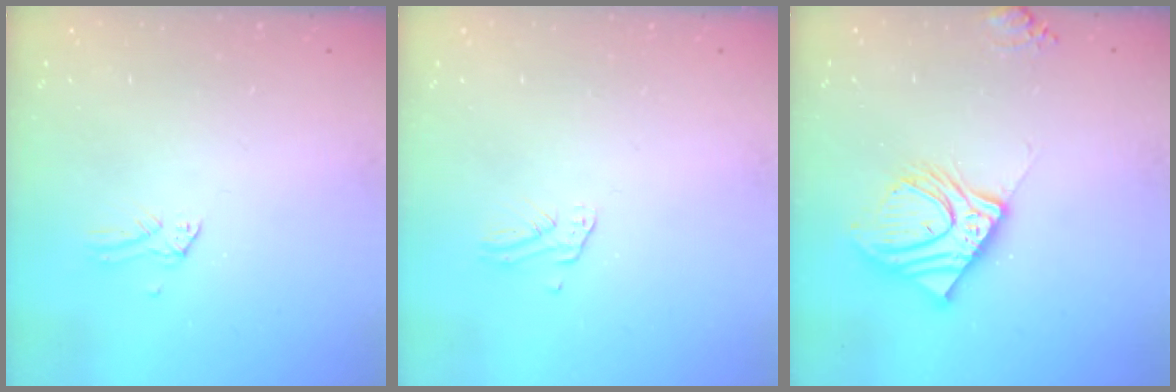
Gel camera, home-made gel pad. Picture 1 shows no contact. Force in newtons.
{"total": 2.6, "press": 2.6, "slide": 0.2}
{"total": 14.6, "press": 14.4, "slide": 2.6}